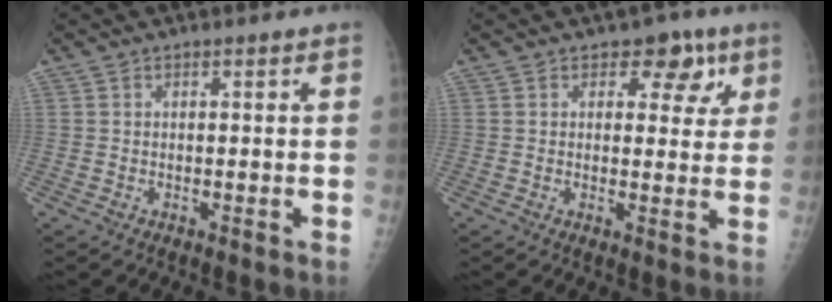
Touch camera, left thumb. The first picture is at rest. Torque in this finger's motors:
{"motor_torque": [0.15, -0.10, 0.33, -0.30, 0.00]}